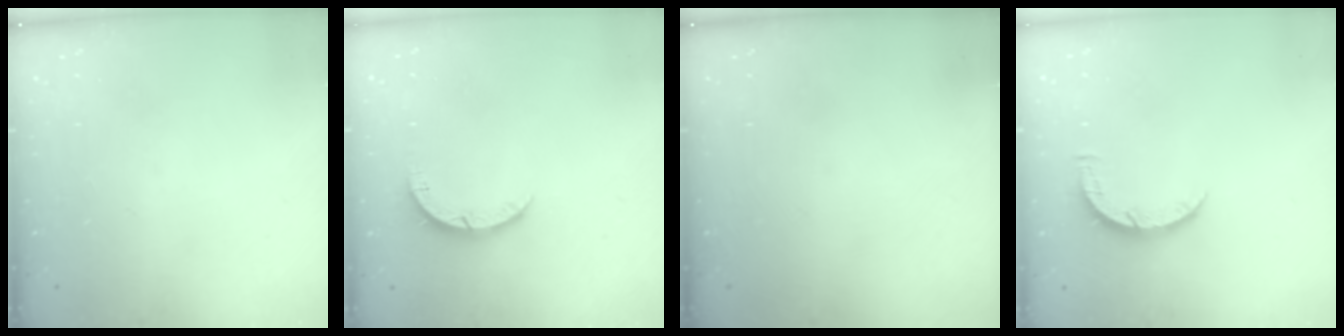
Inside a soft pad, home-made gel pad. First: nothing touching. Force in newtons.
{"total": 4.0, "press": 4.0, "slide": 0.3}
{"total": 0.0}
{"total": 5.2, "press": 5.2, "slide": 0.5}